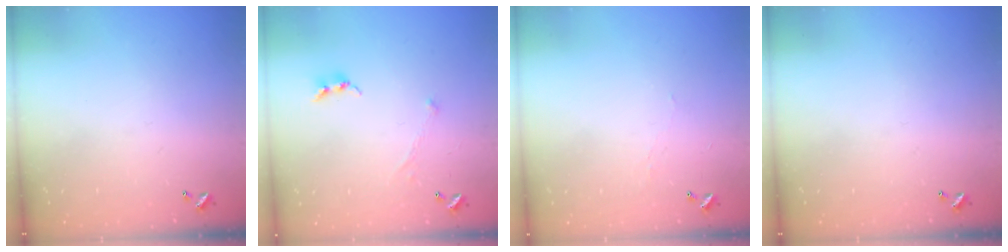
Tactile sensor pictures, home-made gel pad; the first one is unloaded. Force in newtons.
{"total": 0.6, "press": 0.6, "slide": 0.3}
{"total": 0.8, "press": 0.7, "slide": 0.4}
{"total": 0.0}